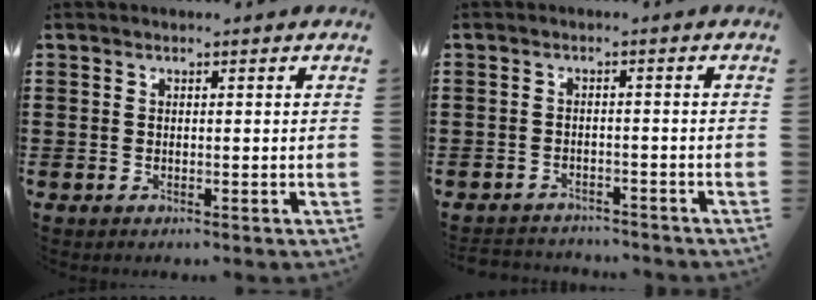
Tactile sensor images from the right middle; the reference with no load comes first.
{"total": 2.4, "force": [-2.4, 0.2, 0.0], "torque": [-0.008, -0.005, -0.052]}